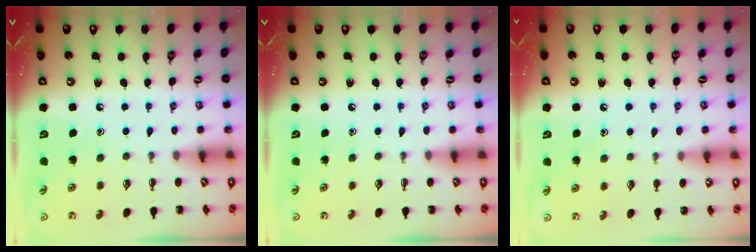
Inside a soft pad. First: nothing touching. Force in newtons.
{"total": 0.0}
{"total": 7.5, "press": 7.3, "slide": 2.0}